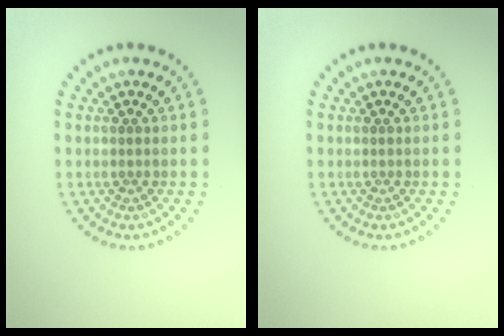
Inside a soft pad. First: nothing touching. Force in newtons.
{"total": 0.0}